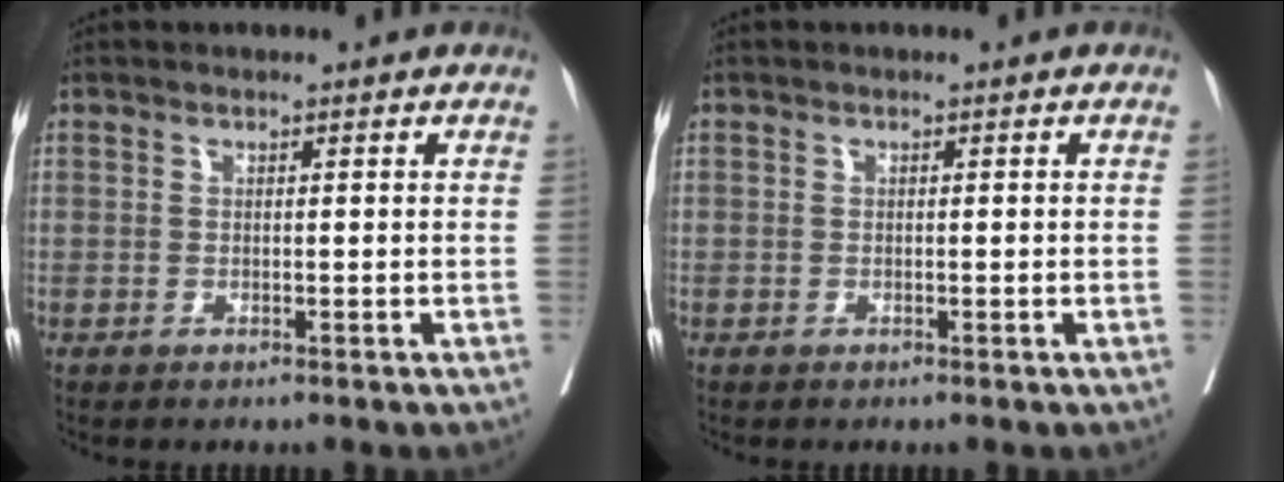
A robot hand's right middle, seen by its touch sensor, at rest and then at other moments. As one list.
[{"total": 1.0, "force": [-0.2, 0.0, 1.0], "torque": [-0.018, 0.004, 0.000]}]